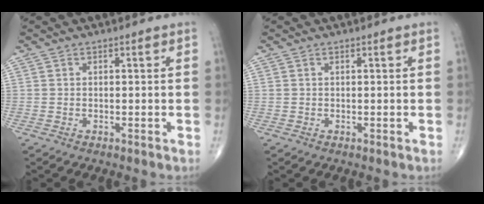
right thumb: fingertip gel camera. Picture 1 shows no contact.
{"total": 0.0}